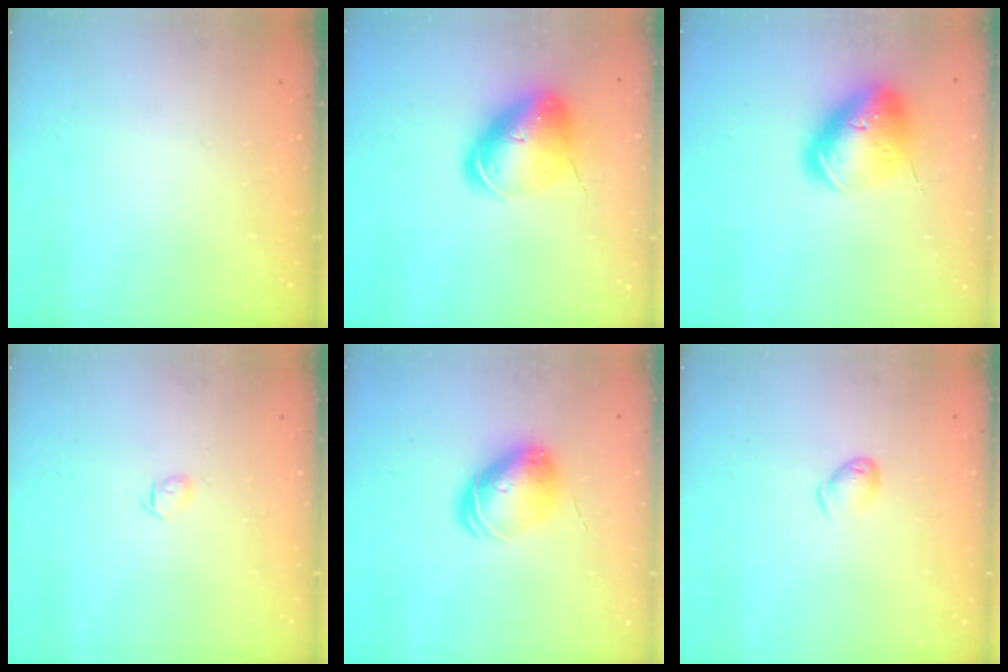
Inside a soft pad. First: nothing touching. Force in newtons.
{"total": 13.8, "press": 13.6, "slide": 2.6}
{"total": 17.5, "press": 17.3, "slide": 2.8}
{"total": 3.4, "press": 3.3, "slide": 0.8}
{"total": 9.0, "press": 9.0, "slide": 0.3}
{"total": 4.1, "press": 4.0, "slide": 0.7}